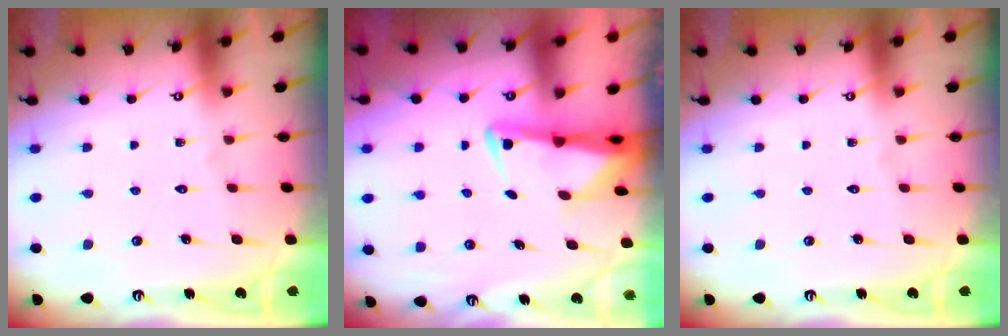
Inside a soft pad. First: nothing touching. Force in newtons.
{"total": 3.2, "press": 3.1, "slide": 0.7}
{"total": 0.0}